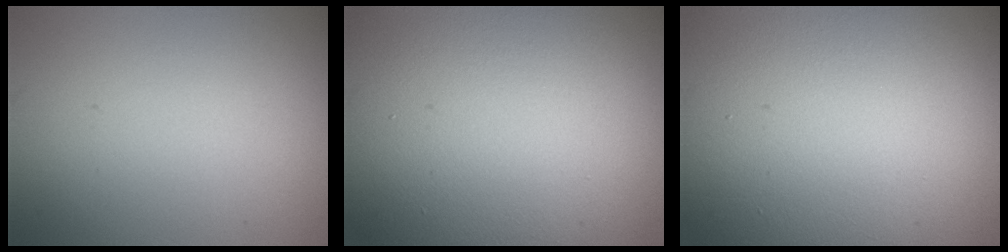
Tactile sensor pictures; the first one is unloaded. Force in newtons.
{"total": 22.1, "press": 22.1, "slide": 0.9}
{"total": 22.3, "press": 22.2, "slide": 1.1}